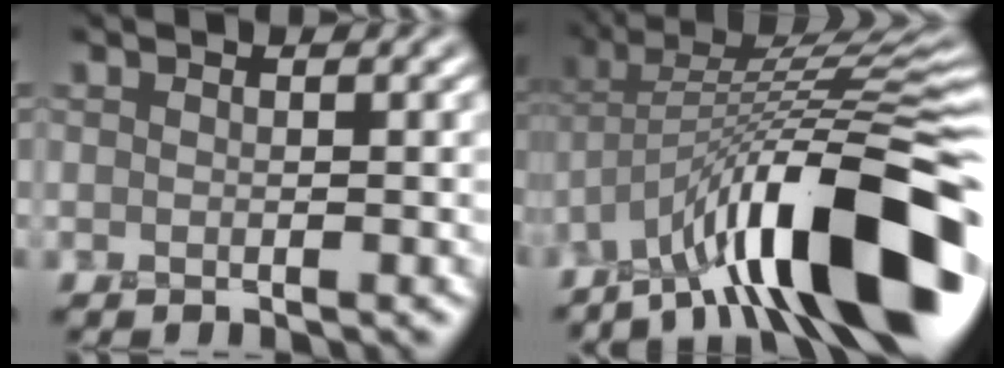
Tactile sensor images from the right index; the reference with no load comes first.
{"total": 14.7, "force": [-6.8, 4.2, 12.3], "torque": [-0.193, 0.023, -0.110]}